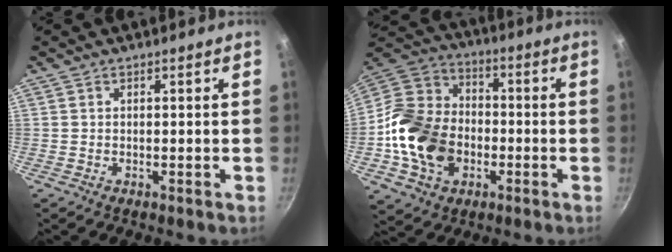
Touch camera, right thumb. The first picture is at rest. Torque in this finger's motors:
{"motor_torque": [1.27, 1.23, 1.79, -0.59, 0.20]}